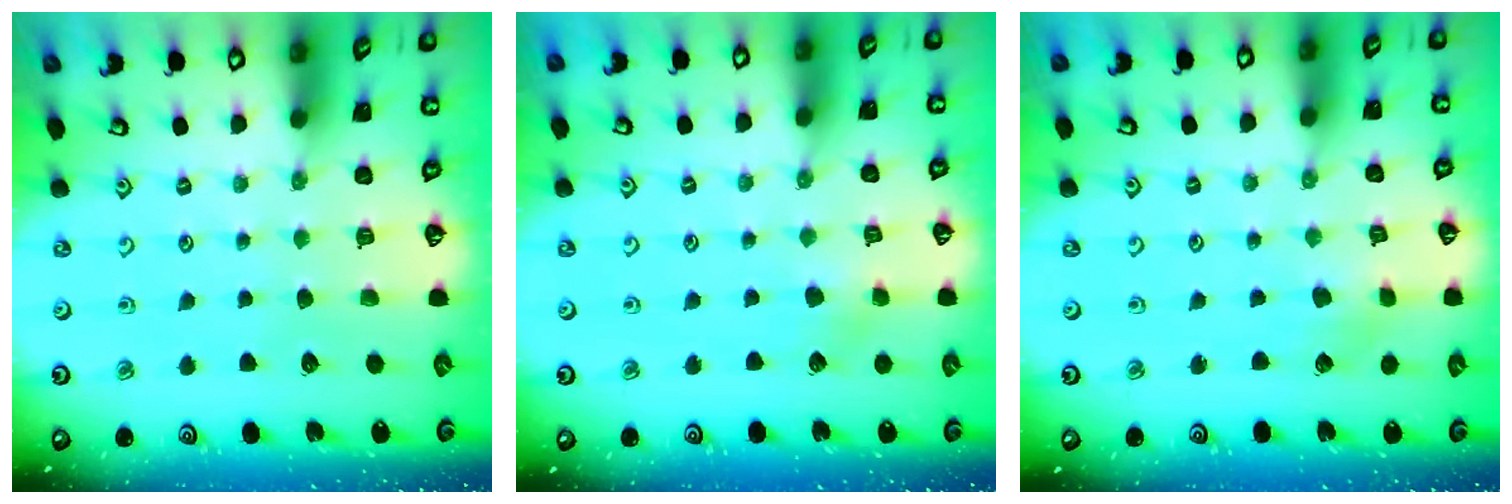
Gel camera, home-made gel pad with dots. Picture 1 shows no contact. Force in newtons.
{"total": 5.8, "press": 5.8, "slide": 0.6}
{"total": 2.4, "press": 2.4, "slide": 0.2}